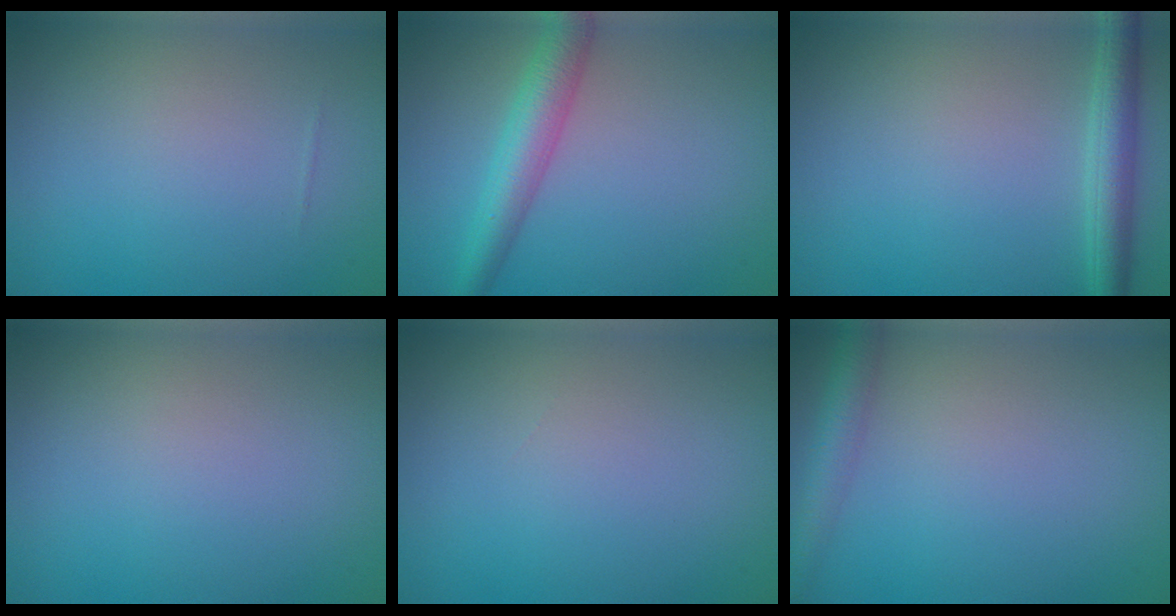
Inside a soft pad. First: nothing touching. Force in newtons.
{"total": 4.3, "press": 4.3, "slide": 0.1}
{"total": 3.1, "press": 3.1, "slide": 0.1}
{"total": 0.0}
{"total": 0.0}
{"total": 2.9, "press": 2.9, "slide": 0.1}